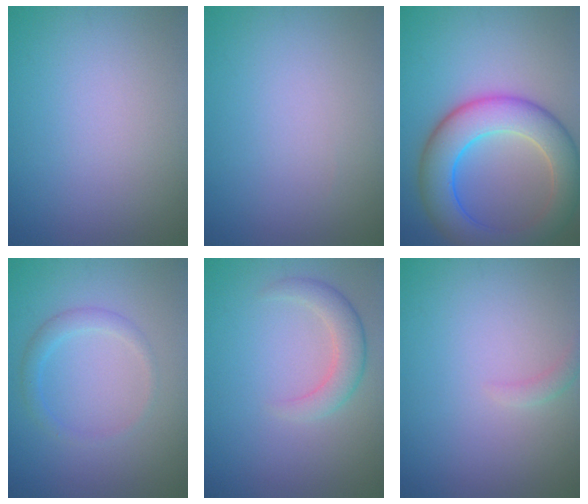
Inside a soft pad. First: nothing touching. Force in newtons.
{"total": 0.0}
{"total": 8.5, "press": 8.5, "slide": 0.2}
{"total": 1.8, "press": 1.8, "slide": 0.1}
{"total": 2.8, "press": 2.8, "slide": 0.2}
{"total": 0.9, "press": 0.8, "slide": 0.1}